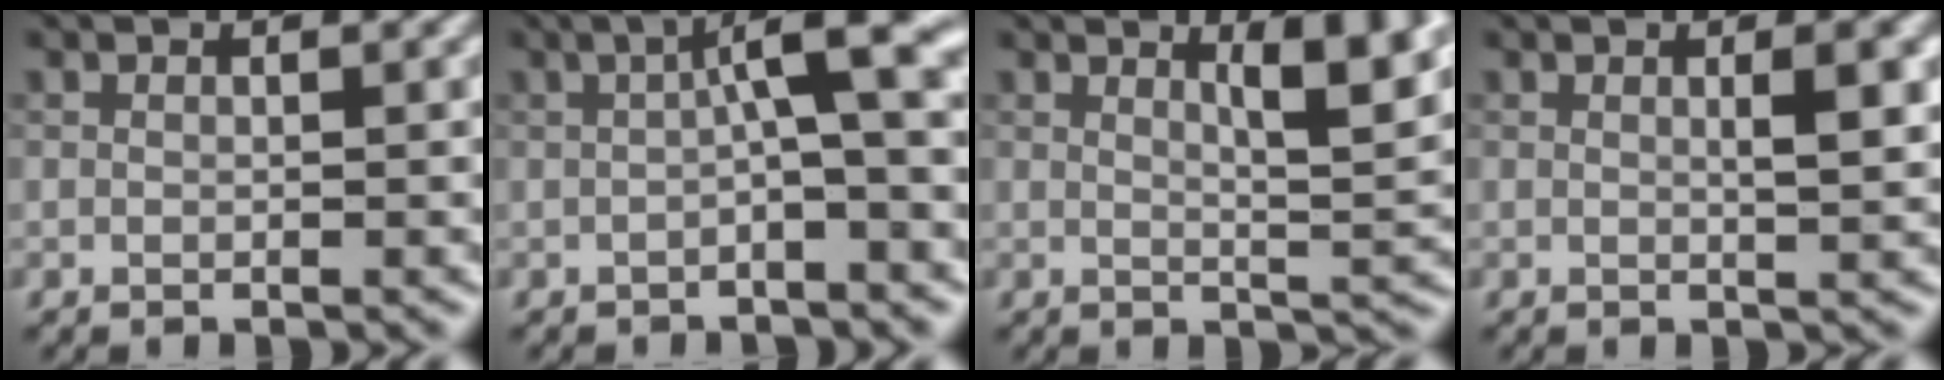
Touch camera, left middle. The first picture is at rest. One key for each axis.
{"total": 5.2, "fx": 0.2, "fy": 0.9, "fz": 5.1, "tx": -0.078, "ty": 0.019, "tz": -0.007}
{"total": 5.3, "fx": 2.5, "fy": 1.2, "fz": 4.5, "tx": -0.056, "ty": -0.002, "tz": 0.038}
{"total": 2.5, "fx": 0.6, "fy": 0.5, "fz": 2.3, "tx": -0.029, "ty": 0.003, "tz": 0.006}